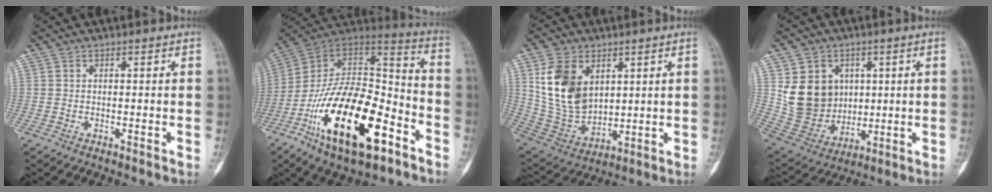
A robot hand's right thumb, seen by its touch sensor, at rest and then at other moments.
{"total": 28.1, "force": [-12.6, 12.7, 21.7], "torque": [-0.388, 0.066, -0.209]}
{"total": 15.0, "force": [5.1, 10.1, 9.8], "torque": [-0.167, -0.023, 0.120]}
{"total": 14.0, "force": [3.1, 12.0, 6.5], "torque": [-0.082, -0.012, 0.085]}